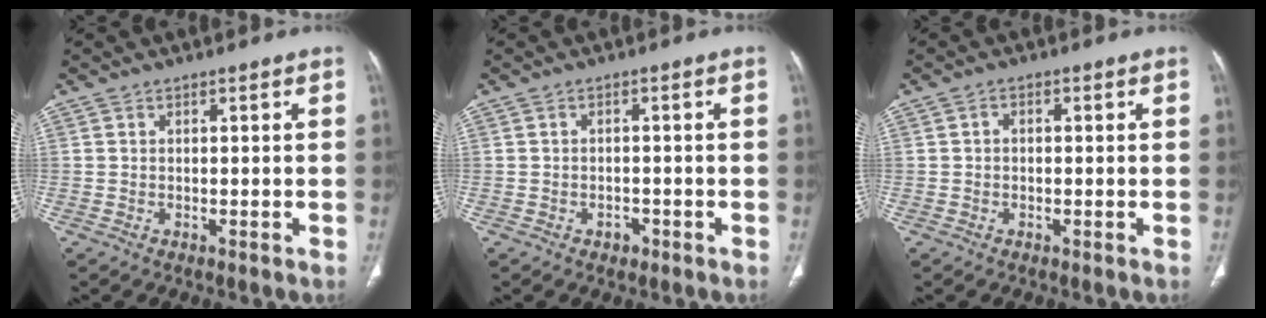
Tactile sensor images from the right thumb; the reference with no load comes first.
{"total": 1.8, "force": [-1.0, 1.3, 0.8], "torque": [-0.008, 0.006, -0.011]}
{"total": 1.1, "force": [0.0, 0.9, 0.7], "torque": [-0.007, 0.006, -0.005]}